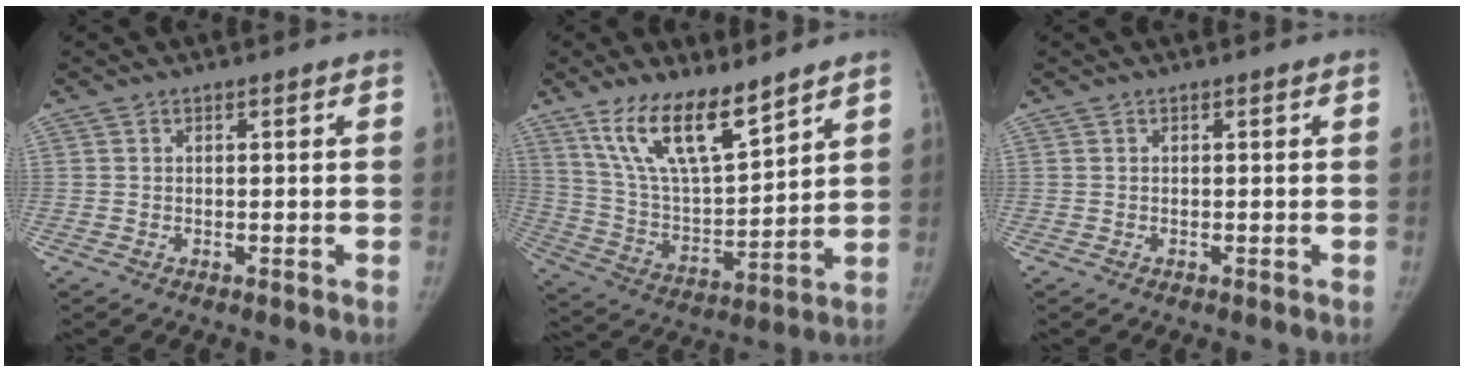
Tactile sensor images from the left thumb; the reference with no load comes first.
{"total": 15.4, "force": [10.6, 4.8, 10.0], "torque": [-0.158, -0.060, 0.213]}
{"total": 0.0}